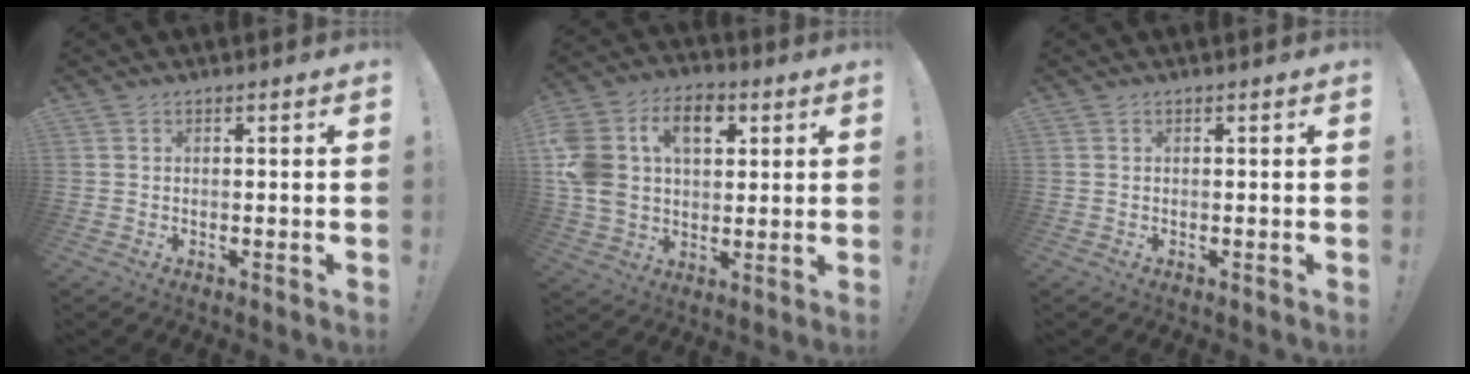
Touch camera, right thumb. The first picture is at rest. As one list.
[{"total": 17.0, "force": [5.3, 12.6, 10.2], "torque": [-0.199, -0.009, 0.098]}, {"total": 0.0}]